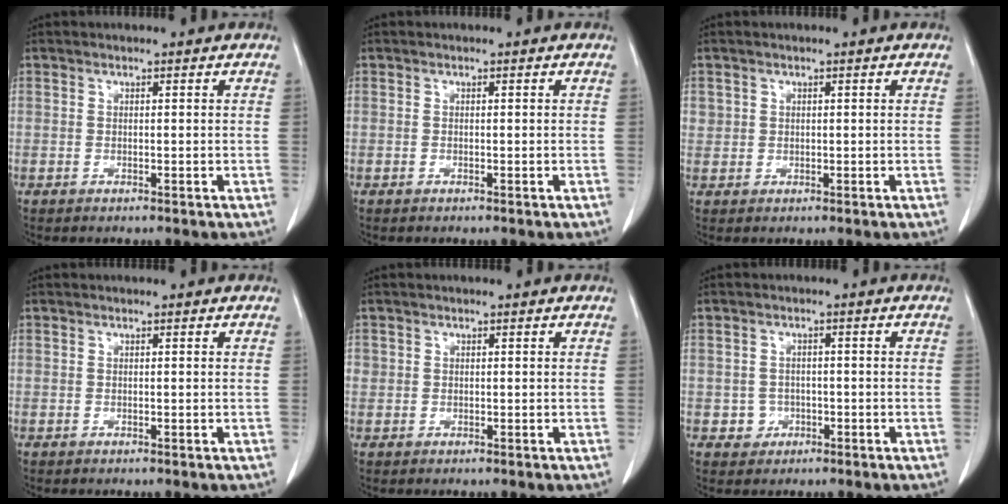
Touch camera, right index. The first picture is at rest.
{"total": 0.0}
{"total": 1.6, "force": [0.6, 1.5, 0.2], "torque": [0.012, 0.006, 0.008]}
{"total": 0.0}
{"total": 0.9, "force": [0.2, 0.9, 0.1], "torque": [0.008, 0.005, 0.002]}
{"total": 2.4, "force": [-0.8, 2.3, 0.2], "torque": [0.004, 0.011, -0.008]}